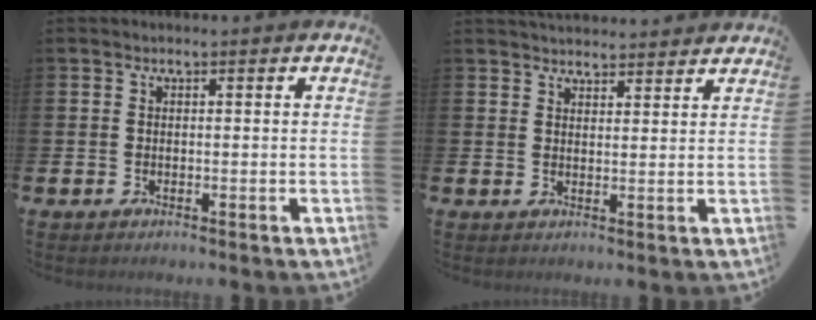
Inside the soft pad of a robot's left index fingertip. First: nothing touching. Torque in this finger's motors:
{"motor_torque": [0.12, -0.59, 0.49, 0.09]}